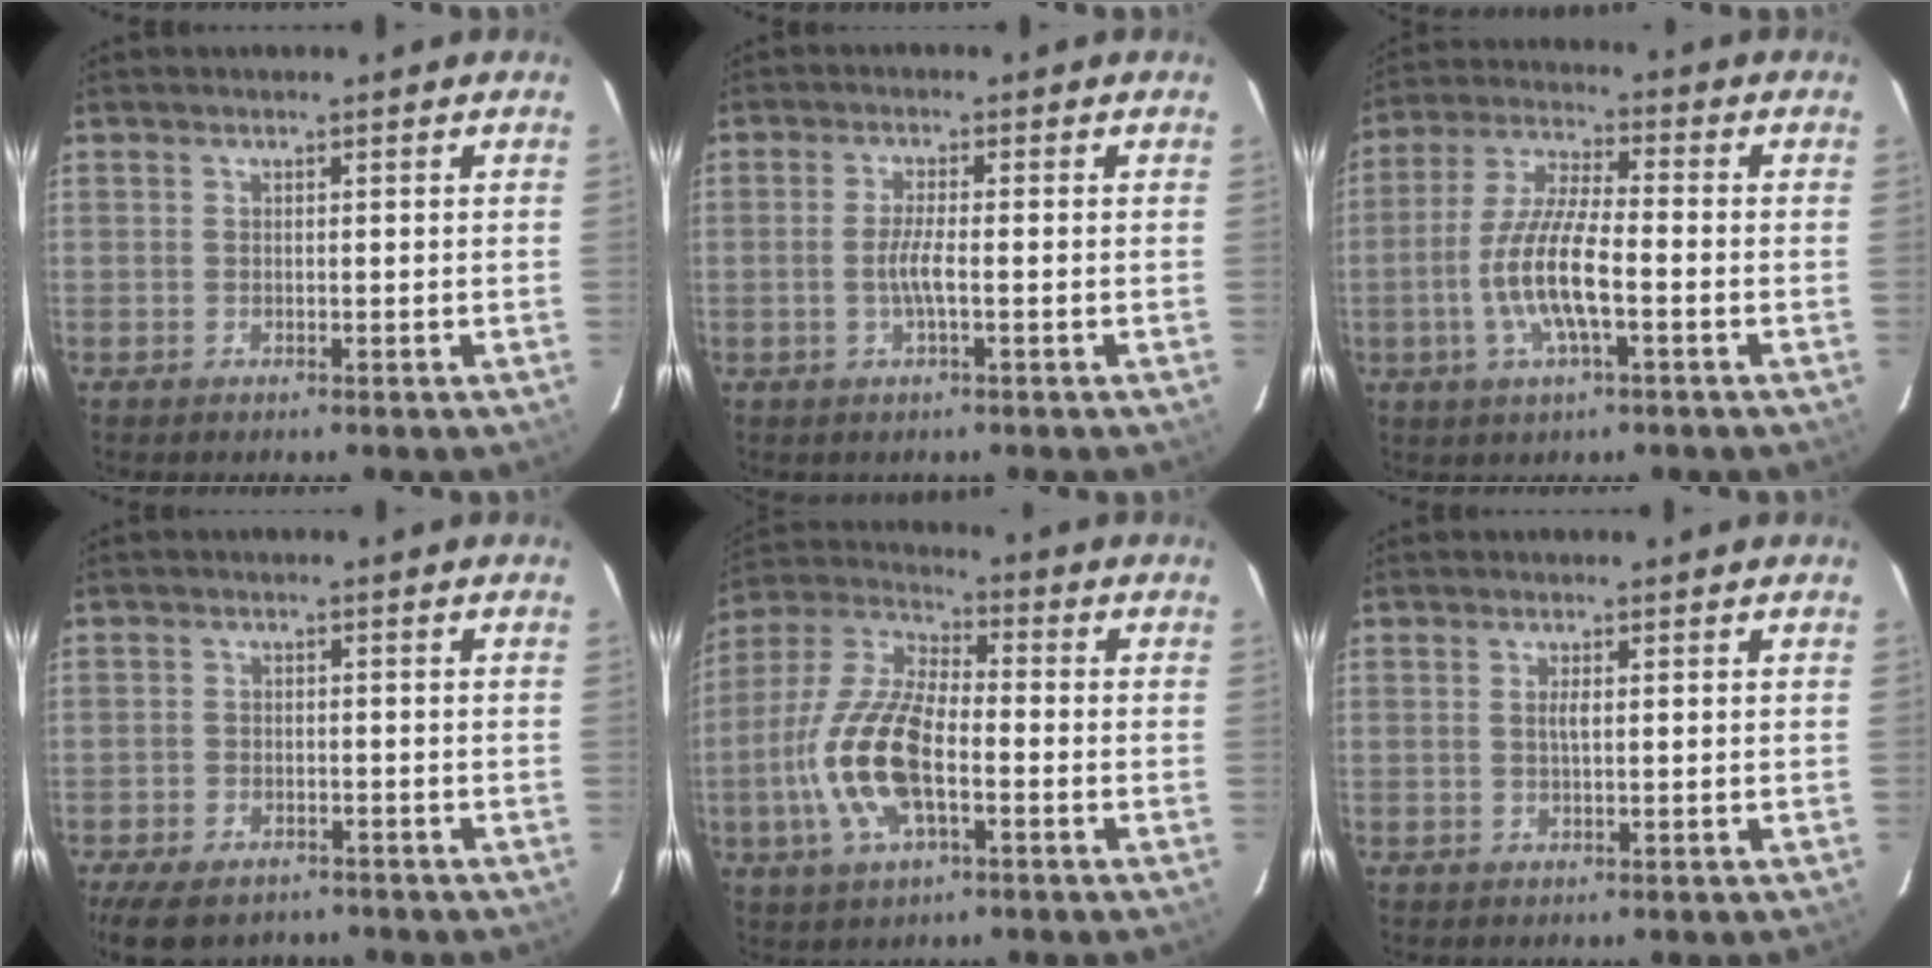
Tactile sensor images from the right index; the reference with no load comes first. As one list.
[{"total": 3.5, "force": [-1.0, 0.0, 3.3], "torque": [-0.064, -0.002, -0.021]}, {"total": 11.6, "force": [-3.3, 2.7, 10.7], "torque": [-0.224, -0.004, -0.062]}, {"total": 10.1, "force": [-7.5, 5.1, 4.5], "torque": [-0.113, -0.016, -0.118]}, {"total": 15.3, "force": [-4.1, 6.3, 13.3], "torque": [-0.284, 0.000, -0.083]}, {"total": 1.3, "force": [0.2, 0.2, 1.3], "torque": [-0.024, 0.001, 0.002]}]